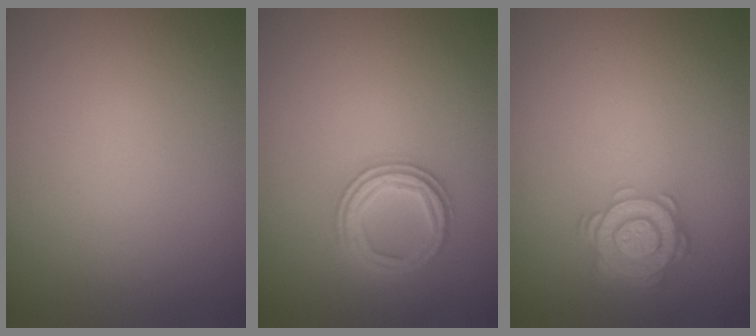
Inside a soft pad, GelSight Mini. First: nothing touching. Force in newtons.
{"total": 2.6, "press": 2.6, "slide": 0.1}
{"total": 4.4, "press": 3.5, "slide": 2.6}